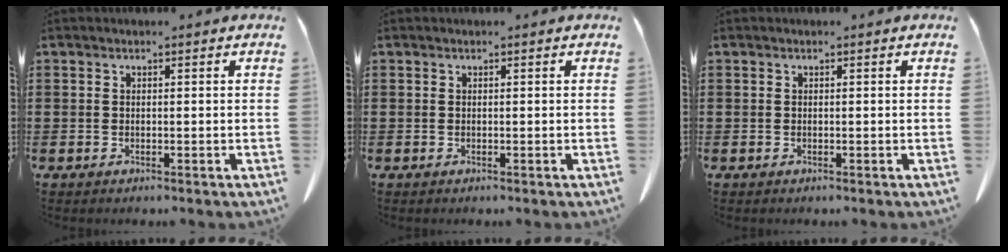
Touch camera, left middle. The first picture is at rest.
{"total": 0.0}
{"total": 0.0}